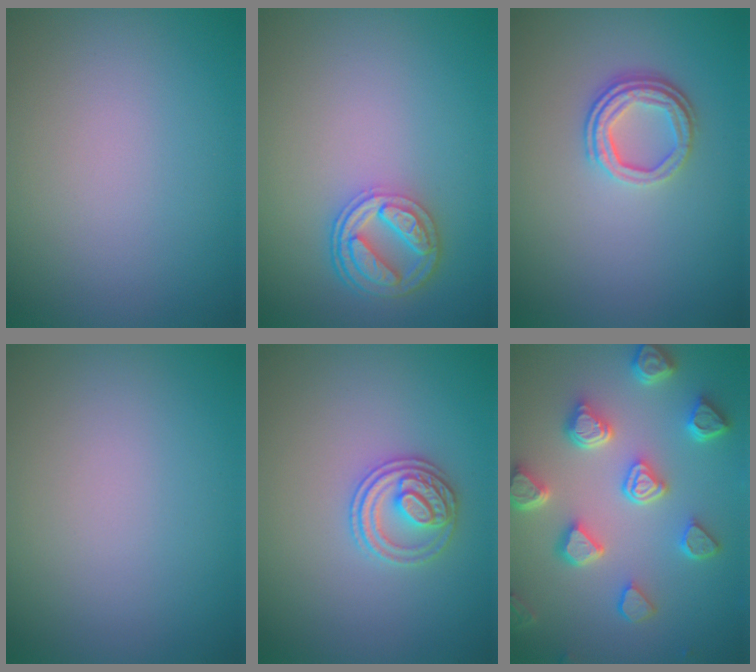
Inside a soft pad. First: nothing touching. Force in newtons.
{"total": 4.2, "press": 3.4, "slide": 2.4}
{"total": 3.3, "press": 2.5, "slide": 2.1}
{"total": 0.0}
{"total": 2.7, "press": 2.6, "slide": 0.5}
{"total": 6.5, "press": 5.3, "slide": 3.9}